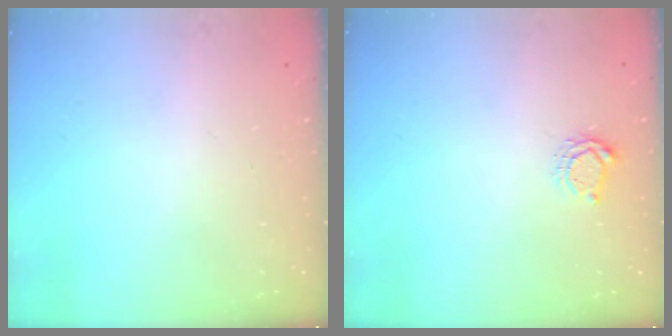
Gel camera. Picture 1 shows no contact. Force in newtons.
{"total": 5.4, "press": 5.3, "slide": 0.6}